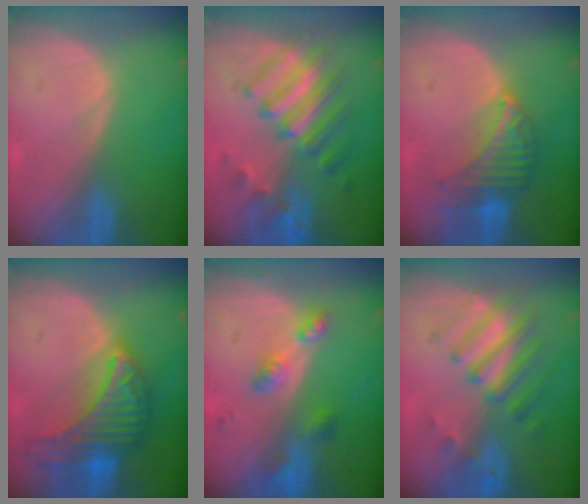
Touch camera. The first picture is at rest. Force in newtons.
{"total": 9.1, "press": 8.5, "slide": 3.1}
{"total": 7.0, "press": 6.7, "slide": 2.0}
{"total": 9.8, "press": 9.8, "slide": 0.5}
{"total": 5.3, "press": 4.8, "slide": 2.2}
{"total": 7.8, "press": 7.0, "slide": 3.5}